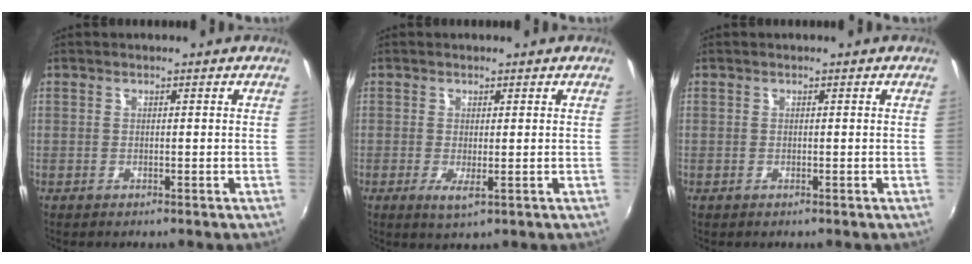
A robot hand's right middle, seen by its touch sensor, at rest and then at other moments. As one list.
[{"total": 2.5, "force": [-0.4, 0.4, 2.4], "torque": [-0.046, -0.011, -0.006]}, {"total": 0.0}]